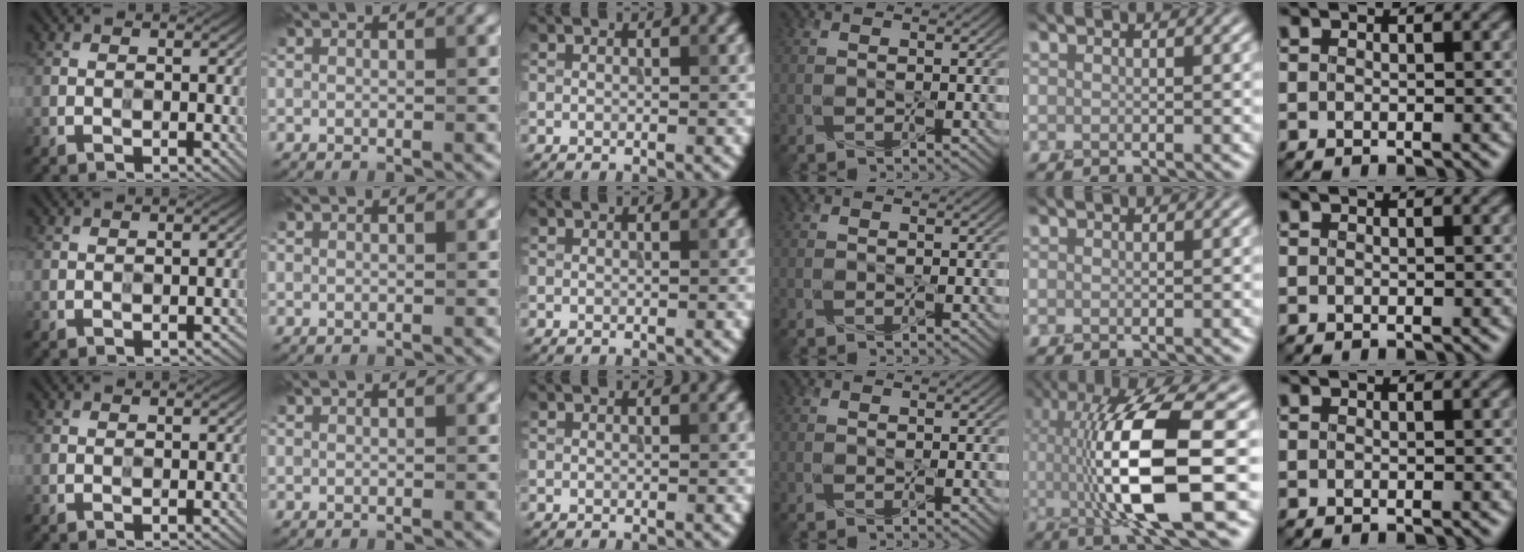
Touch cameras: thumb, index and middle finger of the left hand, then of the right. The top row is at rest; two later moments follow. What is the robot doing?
{"motion": "screw", "object": "flashlight"}